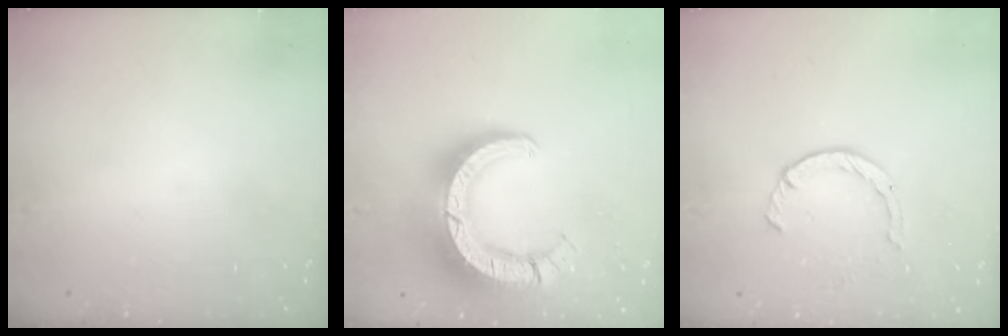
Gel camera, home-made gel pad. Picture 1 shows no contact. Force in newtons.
{"total": 18.5, "press": 18.4, "slide": 1.8}
{"total": 2.4, "press": 2.4, "slide": 0.2}